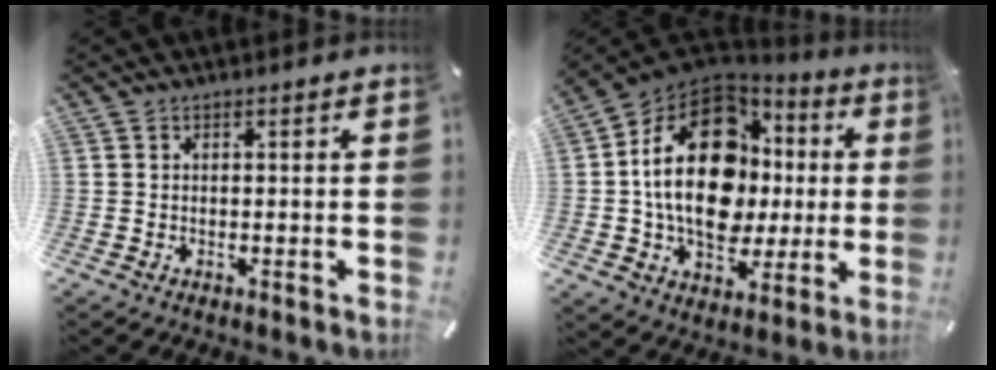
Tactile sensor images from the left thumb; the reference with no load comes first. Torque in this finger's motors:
{"motor_torque": [2.00, 2.00, 1.65, -1.12, 0.86]}